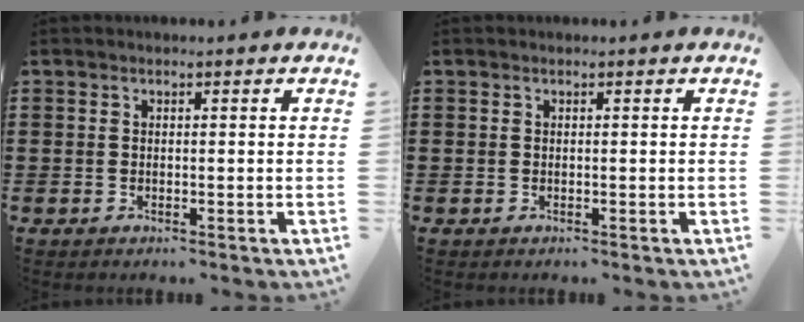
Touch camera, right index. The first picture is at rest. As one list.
[{"total": 0.0}]